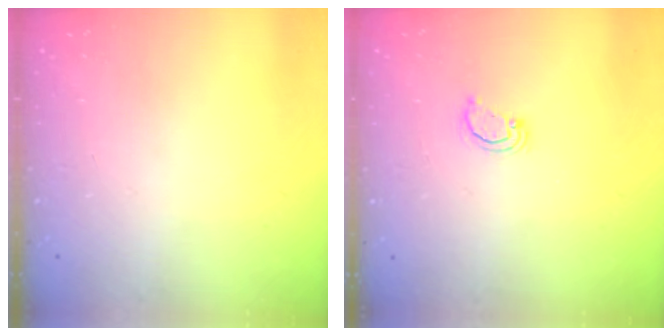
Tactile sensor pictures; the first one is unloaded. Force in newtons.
{"total": 2.5, "press": 2.5, "slide": 0.3}